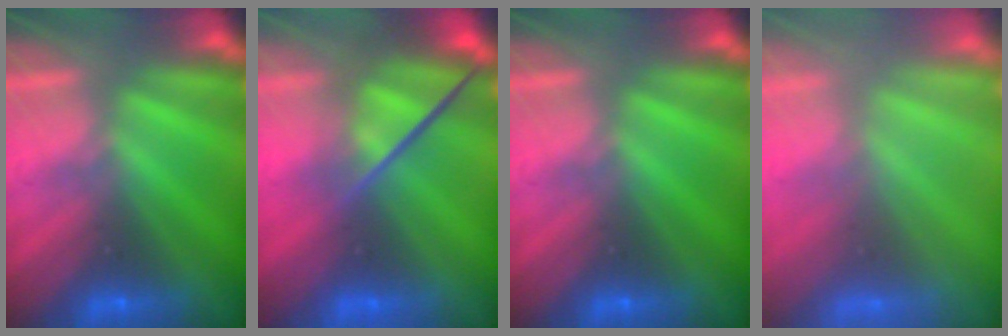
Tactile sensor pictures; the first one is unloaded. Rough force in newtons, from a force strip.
{"total": 3.8}
{"total": 0.0}
{"total": 8.0}